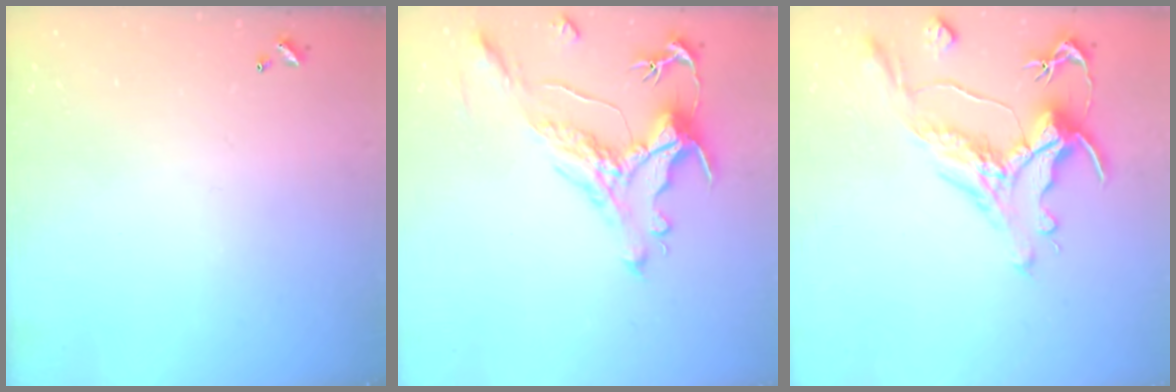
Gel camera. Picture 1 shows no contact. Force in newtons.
{"total": 1.2, "press": 0.2, "slide": 1.2}
{"total": 2.2, "press": 1.7, "slide": 1.4}